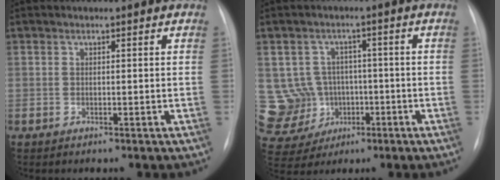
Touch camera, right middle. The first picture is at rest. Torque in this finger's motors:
{"motor_torque": [0.11, -0.13, -0.04, -0.04]}